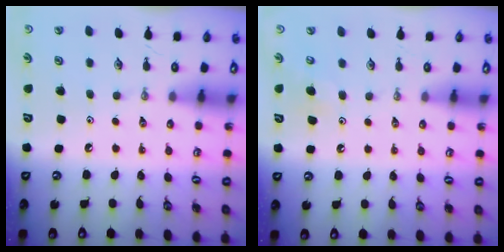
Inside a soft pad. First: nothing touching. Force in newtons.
{"total": 5.5, "press": 5.4, "slide": 0.6}